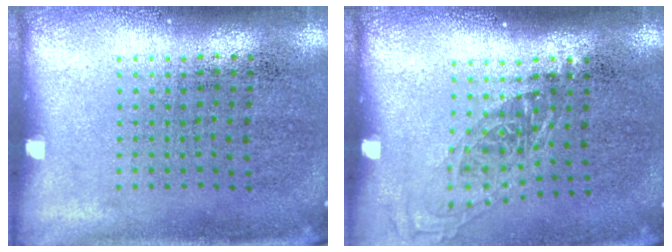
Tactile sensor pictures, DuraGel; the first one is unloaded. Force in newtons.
{"total": 1.3, "press": 1.1, "slide": 0.8}